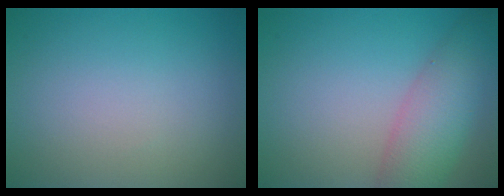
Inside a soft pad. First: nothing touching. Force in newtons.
{"total": 5.6, "press": 5.6, "slide": 0.3}